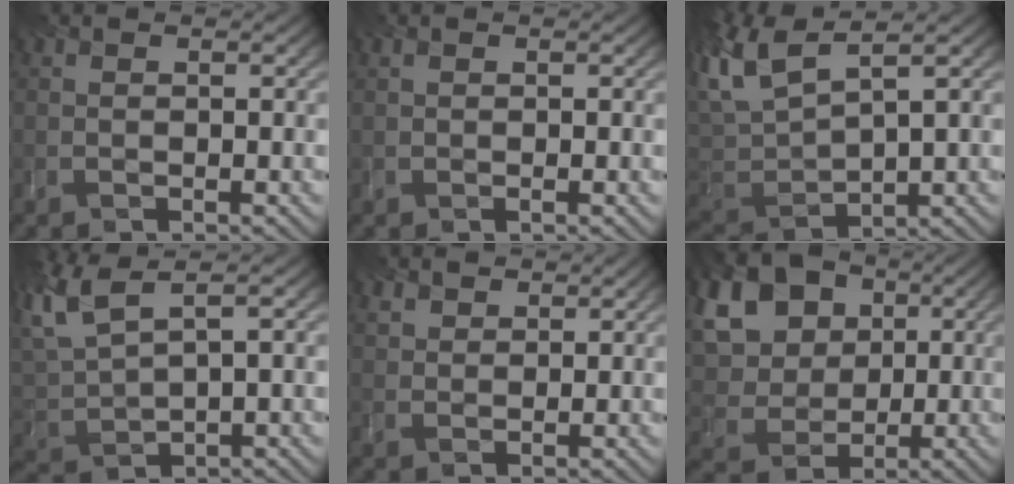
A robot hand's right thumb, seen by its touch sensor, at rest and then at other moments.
{"total": 0.0}
{"total": 6.7, "force": [2.6, 2.7, 5.6], "torque": [-0.147, 0.010, 0.064]}
{"total": 6.4, "force": [3.2, 2.4, 4.9], "torque": [-0.138, 0.018, 0.078]}
{"total": 2.5, "force": [2.4, 0.7, -0.2], "torque": [-0.005, 0.001, 0.062]}
{"total": 14.6, "force": [4.8, 12.1, 6.6], "torque": [-0.214, 0.022, 0.123]}